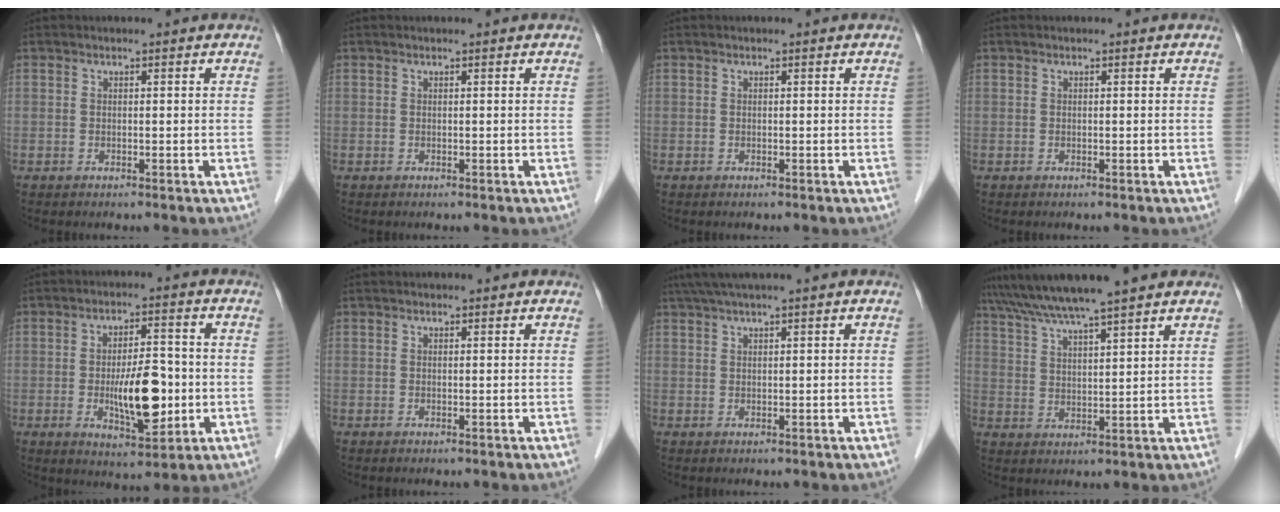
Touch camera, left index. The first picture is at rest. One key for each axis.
{"total": 0.0}
{"total": 0.0}
{"total": 0.0}
{"total": 9.3, "fx": -1.5, "fy": 3.1, "fz": 8.6, "tx": -0.149, "ty": -0.003, "tz": -0.022}
{"total": 0.9, "fx": 0.8, "fy": 0.3, "fz": 0.3, "tx": -0.009, "ty": 0.012, "tz": 0.011}
{"total": 4.1, "fx": 3.1, "fy": -0.9, "fz": 2.4, "tx": -0.045, "ty": 0.025, "tz": 0.061}
{"total": 11.1, "fx": 9.5, "fy": -0.4, "fz": 5.7, "tx": -0.103, "ty": 0.030, "tz": 0.148}